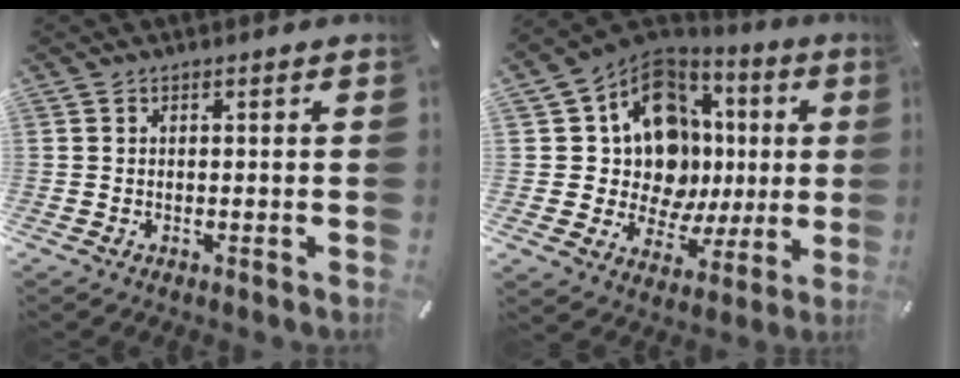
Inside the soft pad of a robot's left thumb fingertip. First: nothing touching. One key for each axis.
{"total": 16.2, "fx": 3.4, "fy": 13.1, "fz": 8.9, "tx": -0.169, "ty": -0.044, "tz": 0.071}